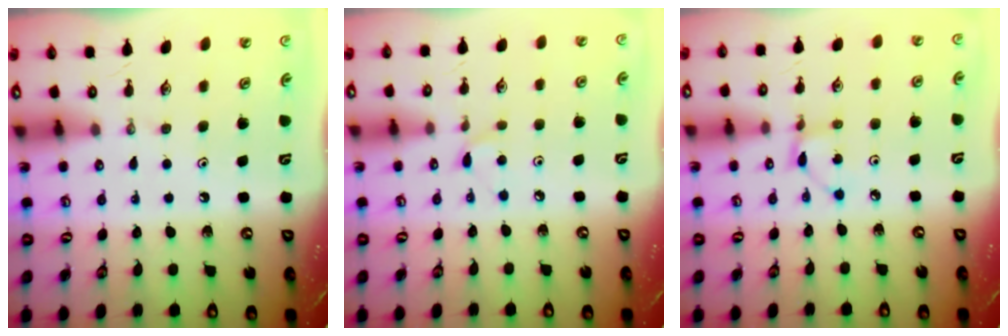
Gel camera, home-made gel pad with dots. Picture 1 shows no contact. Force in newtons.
{"total": 3.8, "press": 3.8, "slide": 0.6}
{"total": 2.7, "press": 2.6, "slide": 0.3}